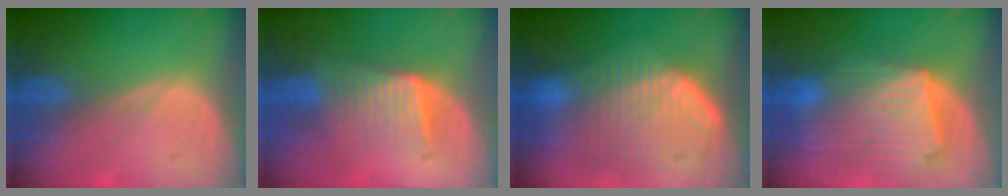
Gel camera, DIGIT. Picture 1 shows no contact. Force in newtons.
{"total": 6.3, "press": 5.6, "slide": 2.8}
{"total": 10.6, "press": 9.2, "slide": 5.2}
{"total": 10.8, "press": 9.4, "slide": 5.3}